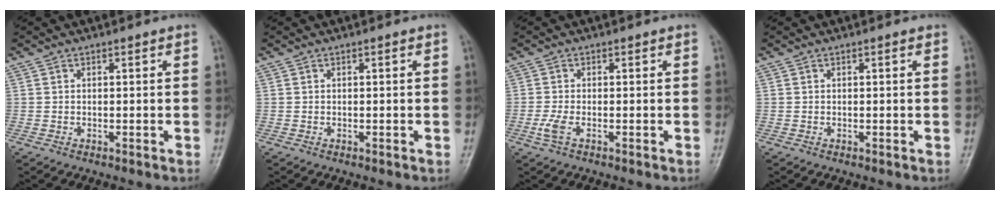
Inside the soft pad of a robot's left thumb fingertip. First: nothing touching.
{"total": 0.0}
{"total": 2.2, "force": [-0.8, 0.9, 1.9], "torque": [-0.048, -0.004, -0.018]}
{"total": 0.0}